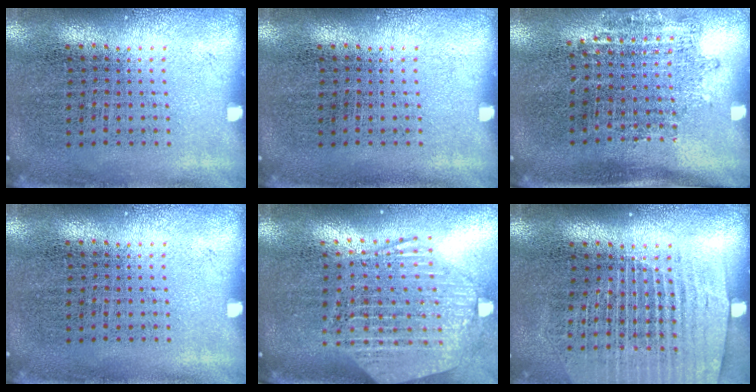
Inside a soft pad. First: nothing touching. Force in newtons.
{"total": 0.0}
{"total": 1.1, "press": 0.9, "slide": 0.7}
{"total": 0.0}
{"total": 2.7, "press": 2.2, "slide": 1.5}
{"total": 1.5, "press": 1.4, "slide": 0.6}